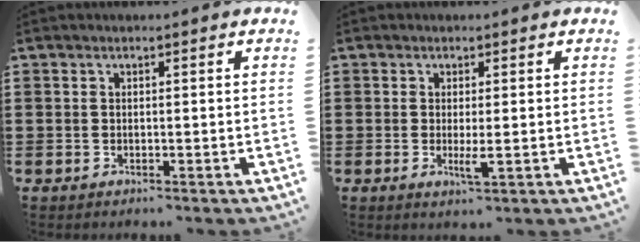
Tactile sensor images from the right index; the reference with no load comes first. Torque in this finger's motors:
{"motor_torque": [-0.27, 0.11, -0.03, 0.00]}